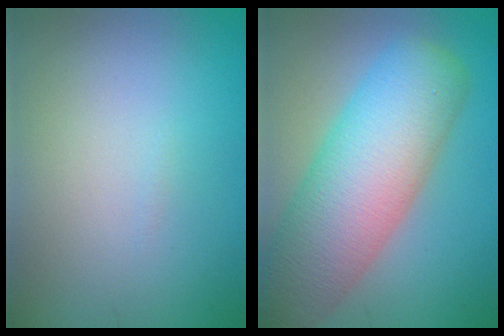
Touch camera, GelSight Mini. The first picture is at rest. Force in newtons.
{"total": 10.8, "press": 10.8, "slide": 0.5}